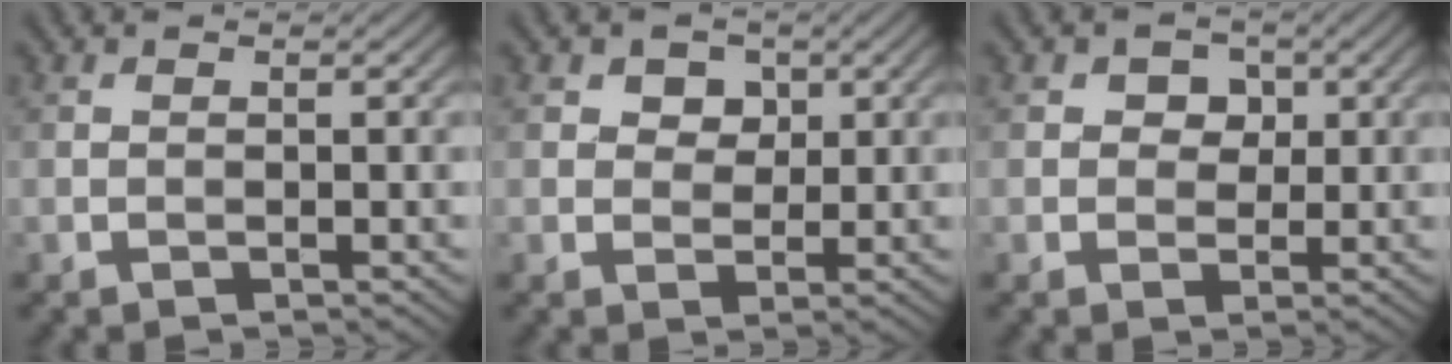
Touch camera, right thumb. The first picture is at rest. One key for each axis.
{"total": 3.6, "fx": 1.6, "fy": 2.8, "fz": 1.8, "tx": -0.033, "ty": -0.005, "tz": 0.022}
{"total": 3.4, "fx": 1.0, "fy": 2.8, "fz": 1.6, "tx": -0.029, "ty": -0.002, "tz": 0.007}